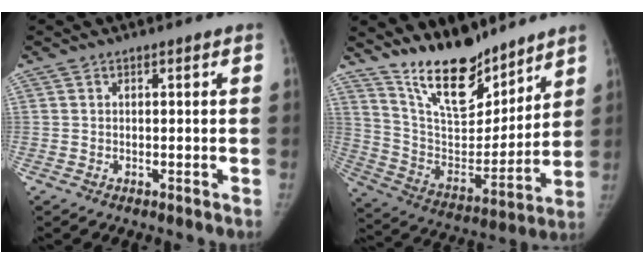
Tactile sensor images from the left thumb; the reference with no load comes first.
{"total": 17.5, "force": [14.1, 6.4, 8.0], "torque": [-0.091, -0.095, 0.260]}